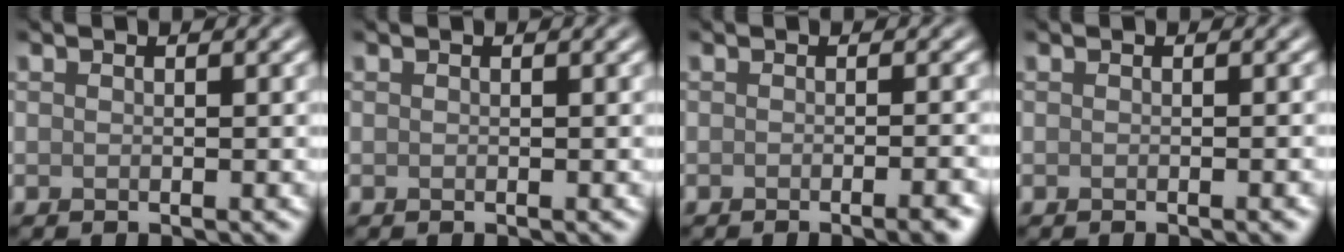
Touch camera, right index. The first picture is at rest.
{"total": 0.0}
{"total": 2.7, "force": [-1.5, 0.7, 2.2], "torque": [-0.016, 0.003, -0.022]}
{"total": 1.4, "force": [-0.5, 0.3, 1.3], "torque": [-0.009, 0.000, -0.008]}